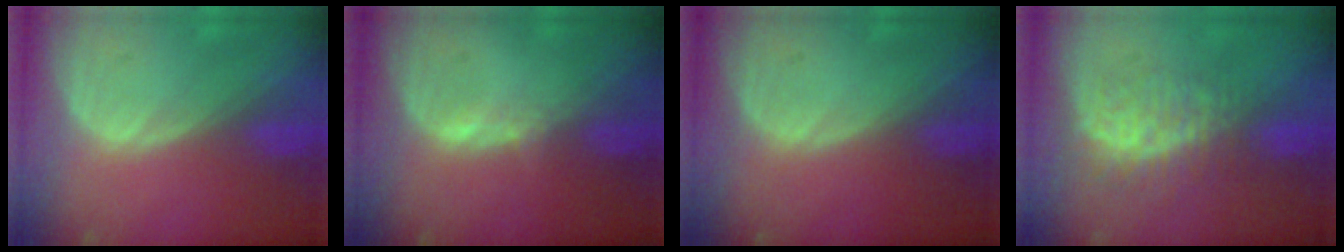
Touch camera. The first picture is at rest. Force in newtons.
{"total": 1.1, "press": 1.1, "slide": 0.3}
{"total": 0.0}
{"total": 8.7, "press": 7.4, "slide": 4.6}